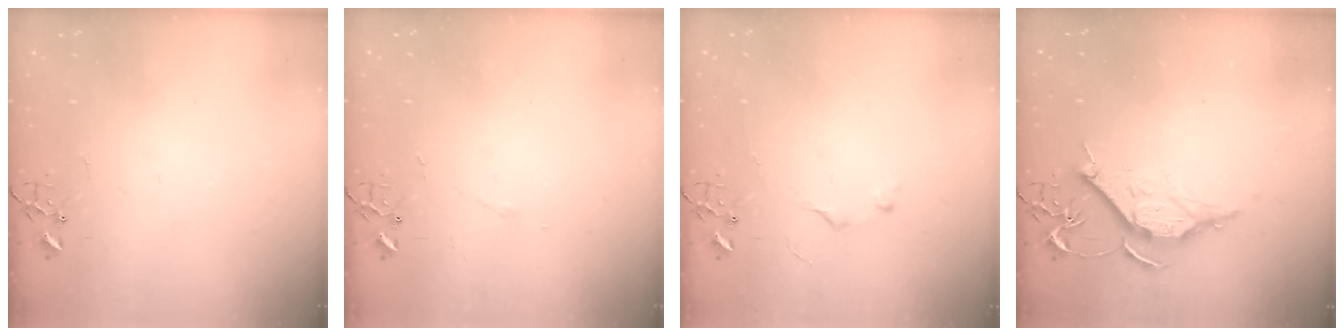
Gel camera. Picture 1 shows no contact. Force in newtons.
{"total": 3.3, "press": 3.2, "slide": 0.6}
{"total": 5.2, "press": 5.1, "slide": 0.7}
{"total": 10.7, "press": 10.7, "slide": 0.7}